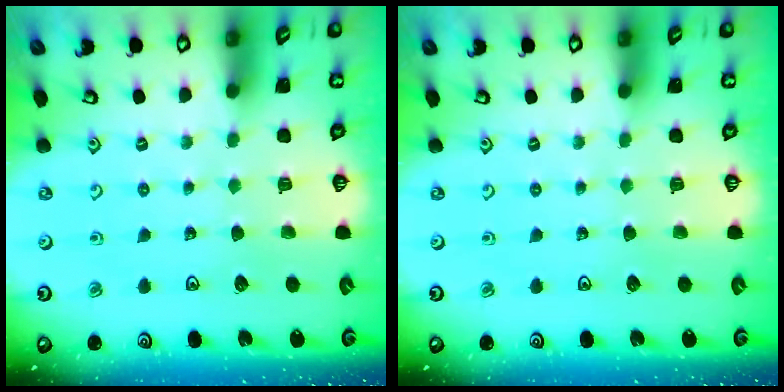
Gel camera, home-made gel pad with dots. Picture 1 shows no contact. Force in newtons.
{"total": 0.0}